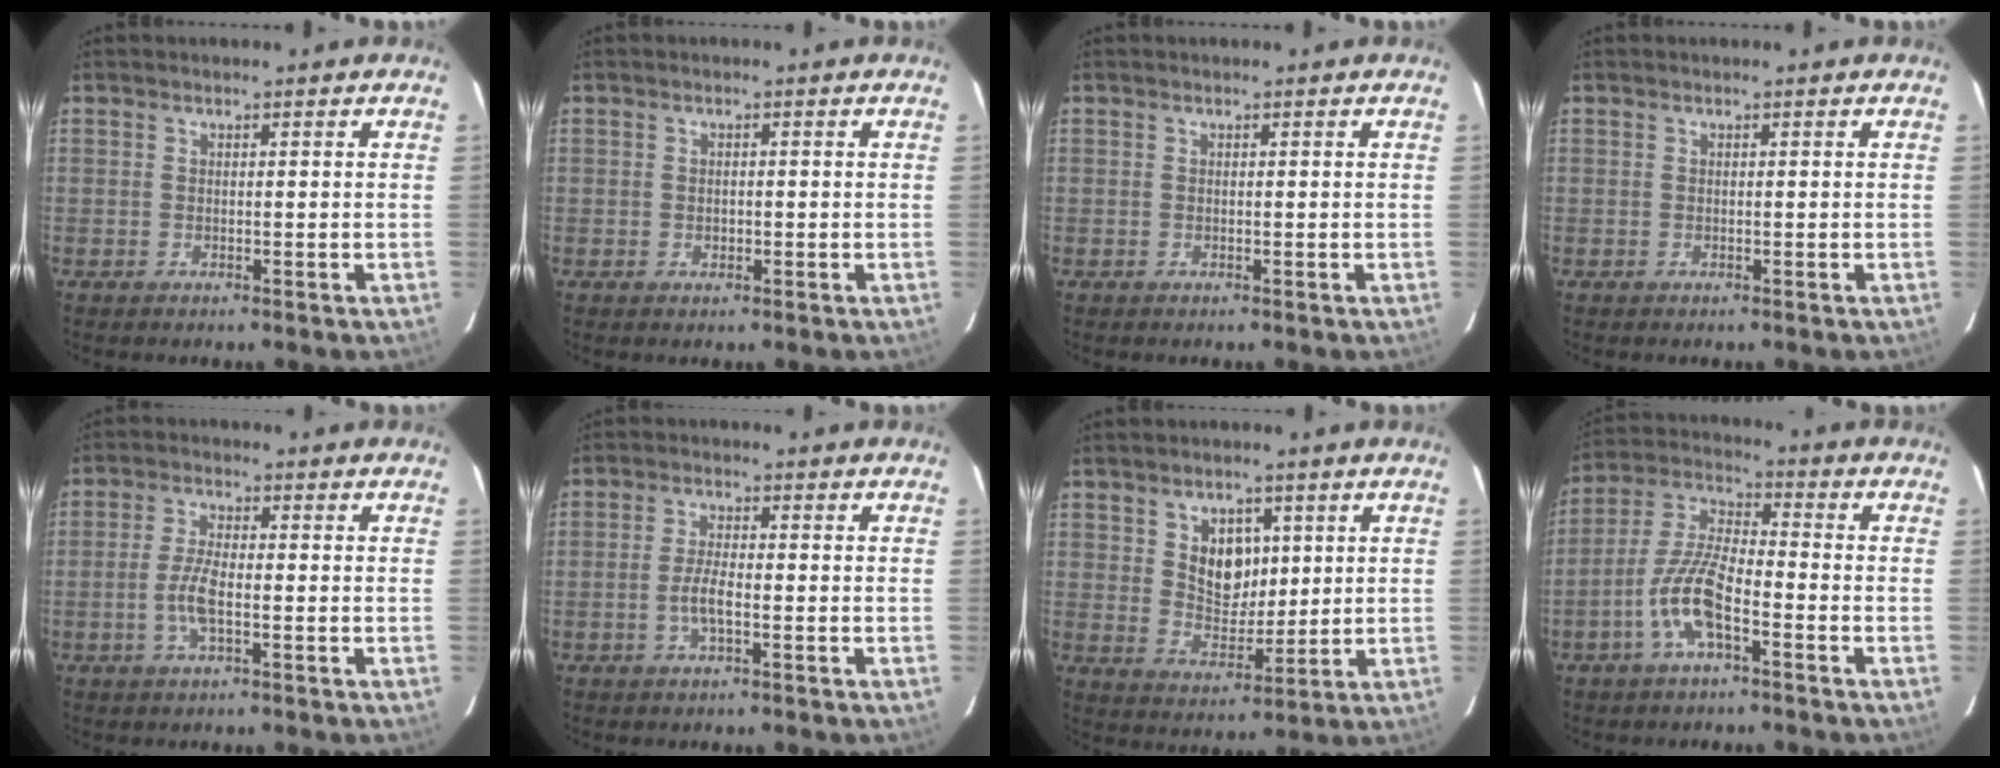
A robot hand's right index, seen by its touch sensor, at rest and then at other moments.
{"total": 1.3, "force": [-0.3, 1.2, 0.5], "torque": [-0.007, 0.002, -0.004]}
{"total": 0.0}
{"total": 0.0}
{"total": 5.1, "force": [-1.5, 1.5, 4.6], "torque": [-0.100, 0.001, -0.031]}
{"total": 3.9, "force": [-1.4, 1.0, 3.5], "torque": [-0.075, 0.001, -0.026]}
{"total": 7.8, "force": [2.4, 5.7, 4.8], "torque": [-0.075, 0.004, 0.052]}
{"total": 10.3, "force": [-4.8, 3.0, 8.6], "torque": [-0.189, 0.004, -0.096]}